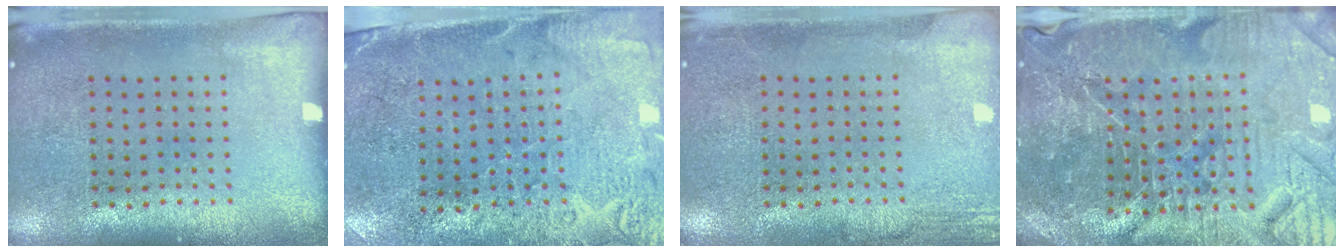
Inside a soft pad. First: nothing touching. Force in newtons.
{"total": 2.7, "press": 2.4, "slide": 1.2}
{"total": 2.4, "press": 2.4, "slide": 0.3}
{"total": 5.9, "press": 5.4, "slide": 2.2}